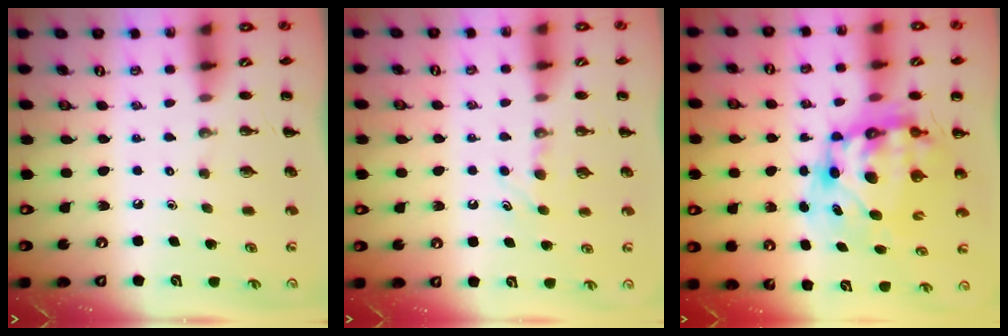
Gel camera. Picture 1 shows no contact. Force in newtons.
{"total": 4.6, "press": 4.4, "slide": 1.2}
{"total": 10.2, "press": 9.9, "slide": 2.5}